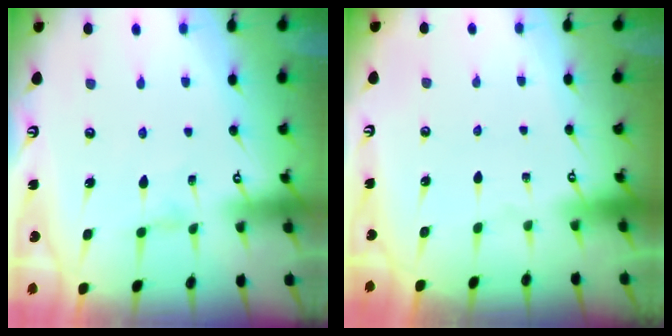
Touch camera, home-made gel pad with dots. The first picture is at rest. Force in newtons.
{"total": 0.0}